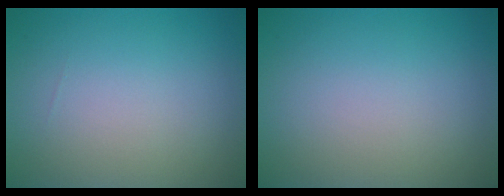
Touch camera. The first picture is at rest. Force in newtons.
{"total": 0.0}